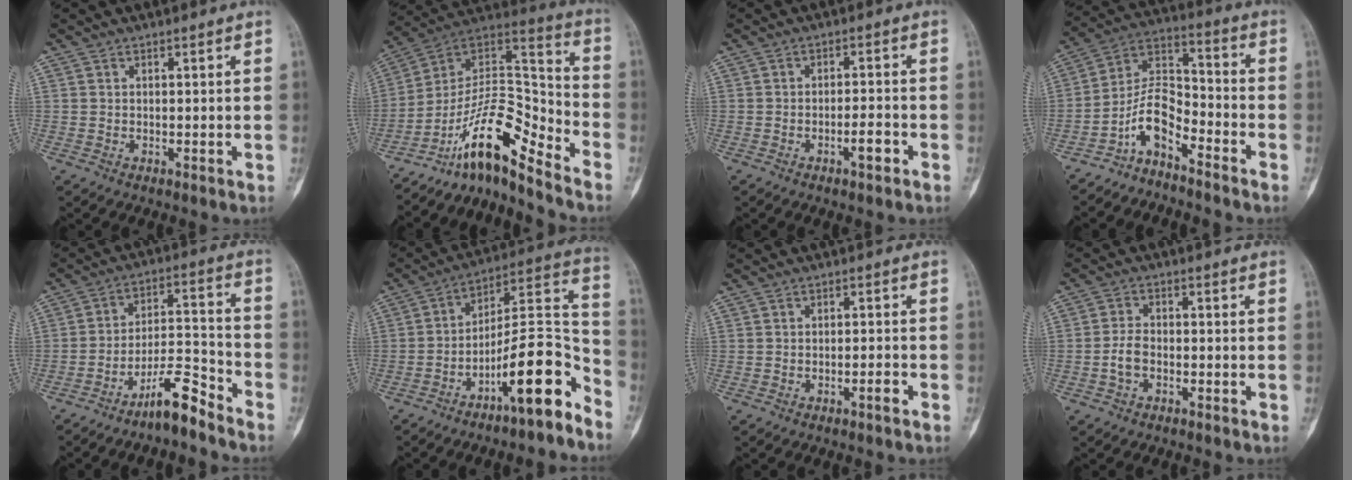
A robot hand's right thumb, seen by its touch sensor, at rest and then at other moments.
{"total": 15.5, "force": [-11.5, 4.1, 9.5], "torque": [-0.141, 0.124, -0.206]}
{"total": 3.5, "force": [-1.8, 0.9, 2.8], "torque": [-0.045, 0.015, -0.030]}
{"total": 8.9, "force": [-6.0, 3.9, 5.4], "torque": [-0.094, 0.083, -0.123]}
{"total": 9.3, "force": [-7.4, 1.9, 5.4], "torque": [-0.093, 0.077, -0.130]}
{"total": 16.1, "force": [-10.2, 3.6, 11.9], "torque": [-0.162, 0.112, -0.167]}
{"total": 1.9, "force": [-1.2, 0.3, 1.5], "torque": [-0.027, 0.011, -0.019]}
{"total": 3.5, "force": [-1.4, 2.1, 2.5], "torque": [-0.048, 0.015, -0.032]}